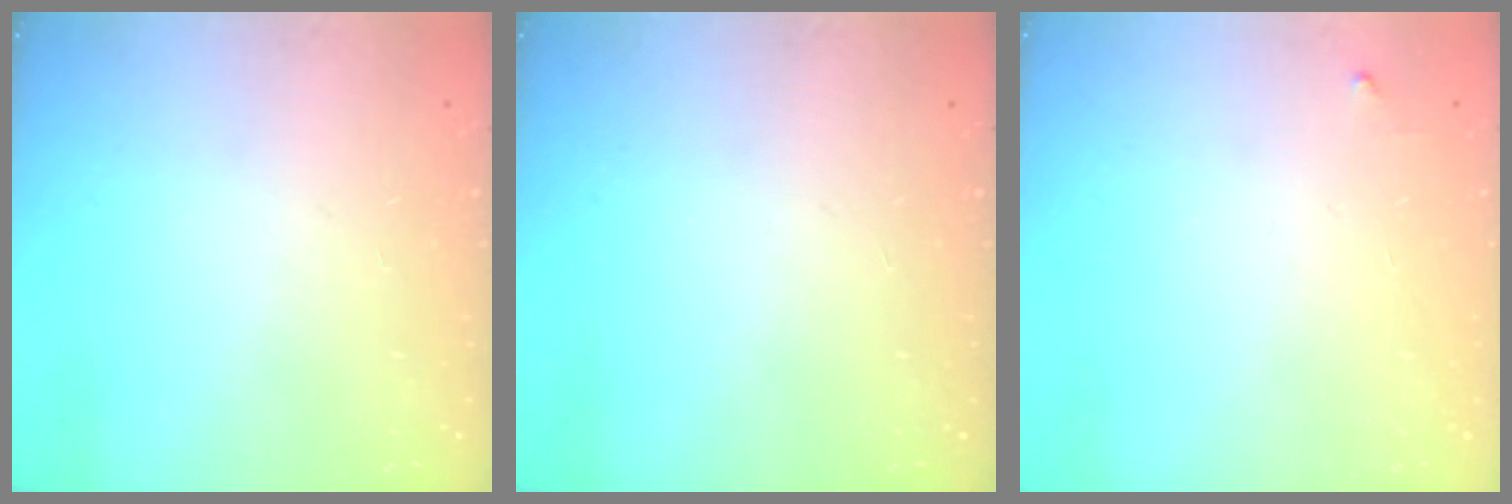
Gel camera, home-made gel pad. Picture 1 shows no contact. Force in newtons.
{"total": 0.0}
{"total": 3.6, "press": 3.6, "slide": 0.4}